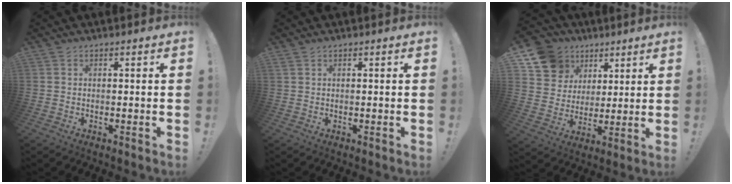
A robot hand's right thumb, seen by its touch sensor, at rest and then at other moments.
{"total": 0.7, "force": [0.6, 0.2, 0.3], "torque": [-0.006, 0.000, 0.011]}
{"total": 13.6, "force": [7.2, 10.9, 3.7], "torque": [-0.056, -0.038, 0.153]}